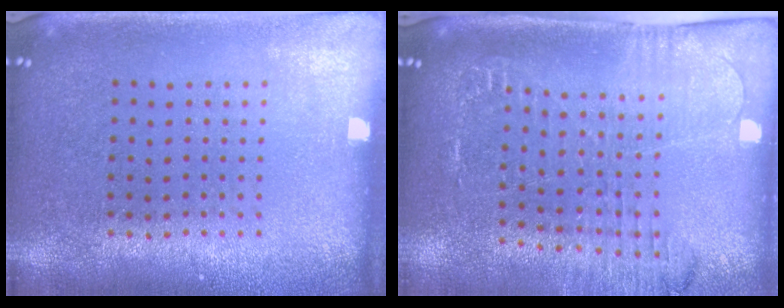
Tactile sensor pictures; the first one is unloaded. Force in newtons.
{"total": 1.9, "press": 1.9, "slide": 0.4}